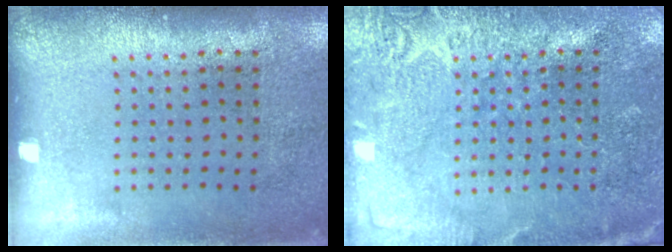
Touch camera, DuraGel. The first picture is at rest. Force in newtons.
{"total": 3.1, "press": 3.1, "slide": 0.4}